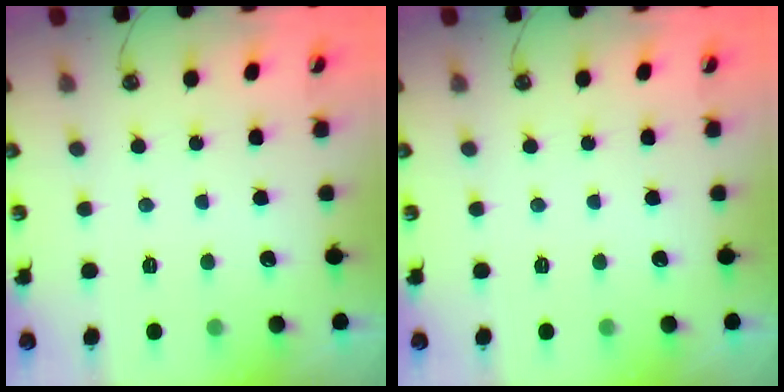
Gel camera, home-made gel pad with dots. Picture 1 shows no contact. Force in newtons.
{"total": 0.0}